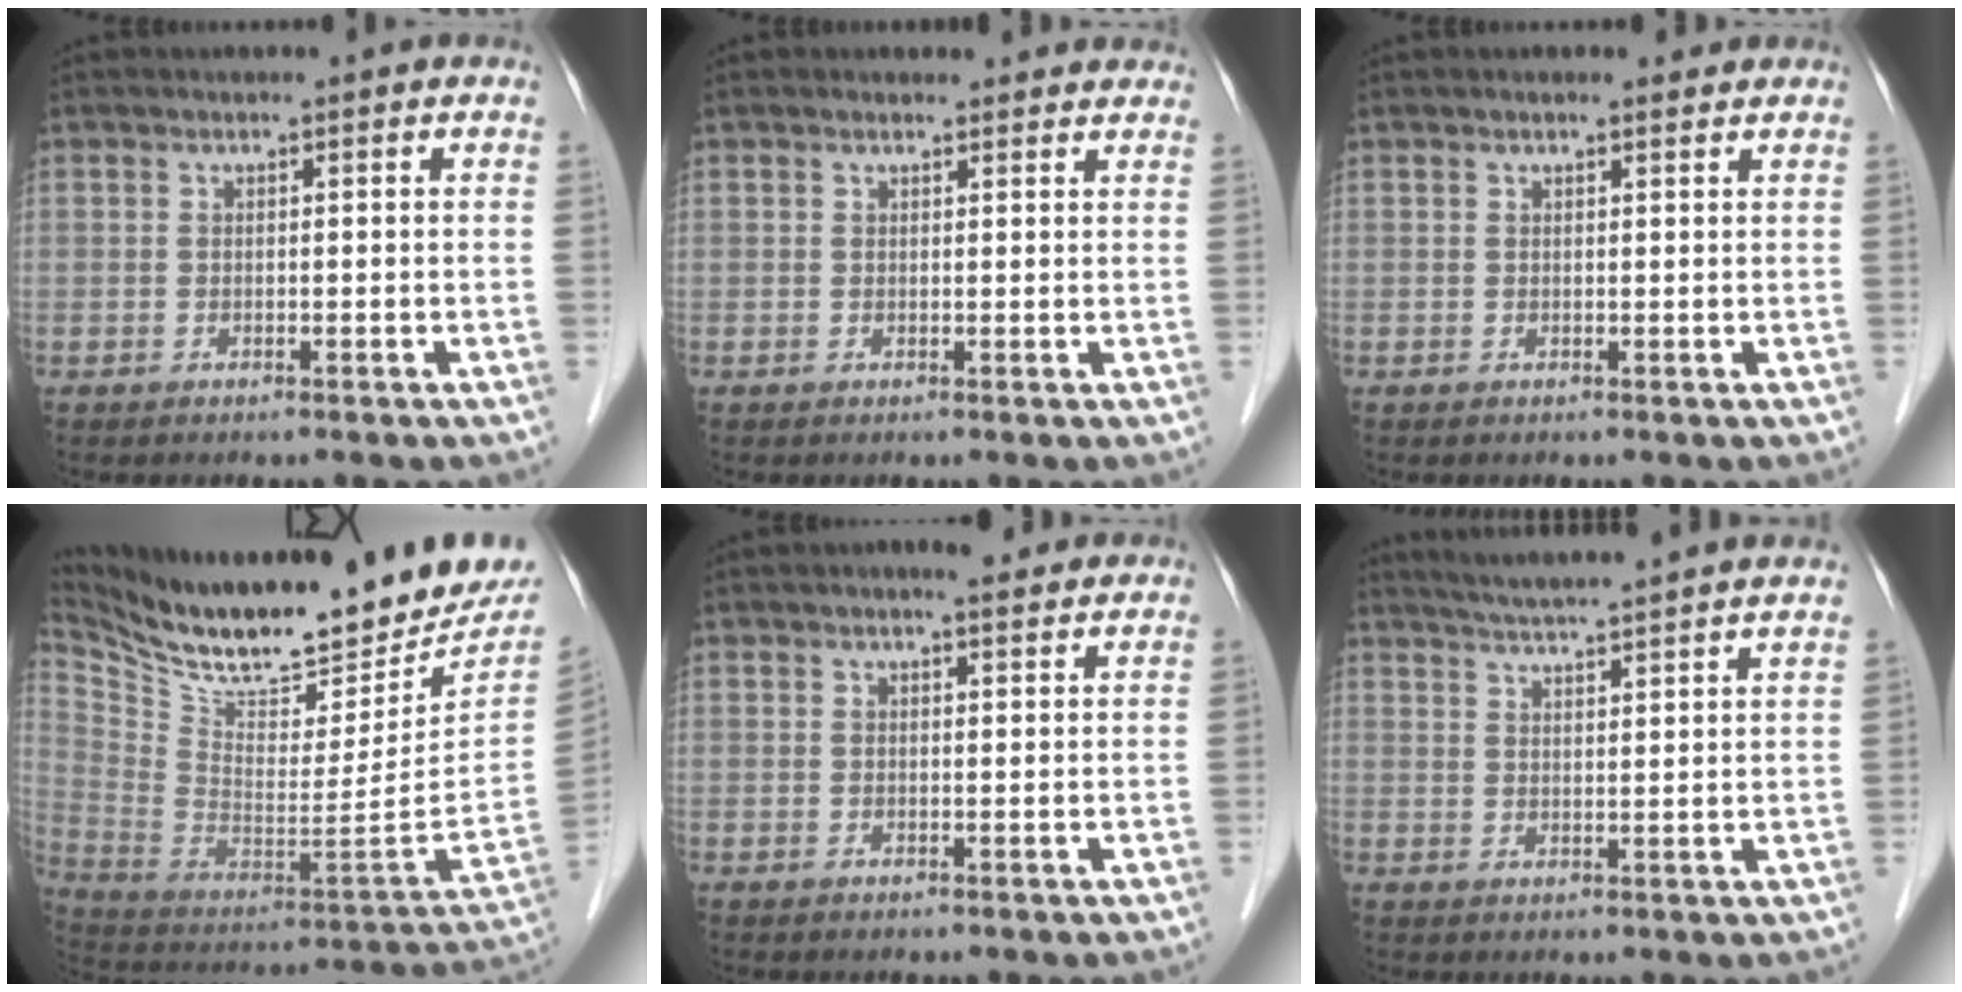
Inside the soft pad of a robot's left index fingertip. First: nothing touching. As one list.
[{"total": 3.9, "force": [3.6, 1.3, 0.3], "torque": [0.001, 0.010, 0.031]}, {"total": 1.7, "force": [1.5, 0.5, 0.7], "torque": [-0.014, 0.008, 0.019]}, {"total": 26.3, "force": [23.1, 5.7, 11.2], "torque": [-0.199, -0.050, 0.353]}, {"total": 3.6, "force": [2.9, 0.9, 1.8], "torque": [-0.025, 0.013, 0.039]}, {"total": 13.9, "force": [12.6, -0.4, 5.8], "torque": [-0.100, 0.014, 0.167]}]